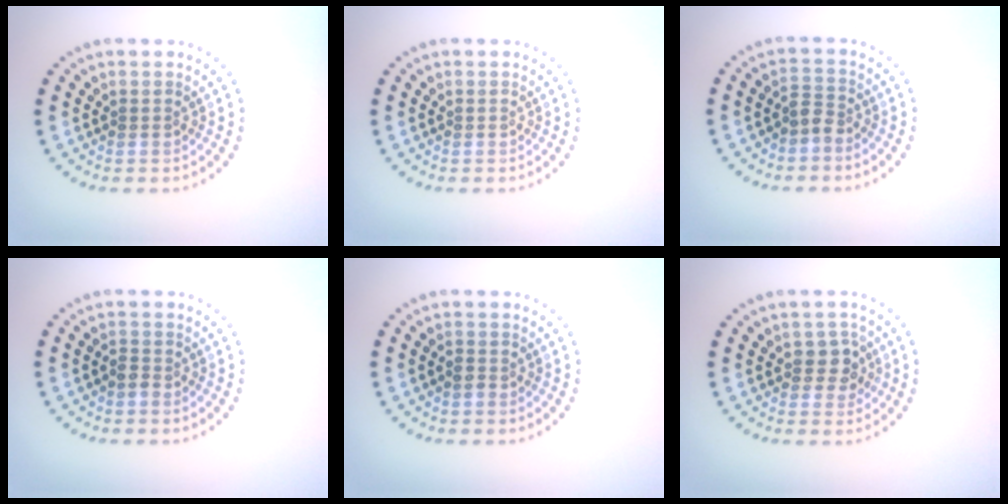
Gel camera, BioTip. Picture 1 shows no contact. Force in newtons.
{"total": 0.0}
{"total": 1.6, "press": 1.2, "slide": 1.1}
{"total": 1.0, "press": 0.8, "slide": 0.6}
{"total": 1.0, "press": 0.8, "slide": 0.5}
{"total": 2.3, "press": 2.1, "slide": 1.0}